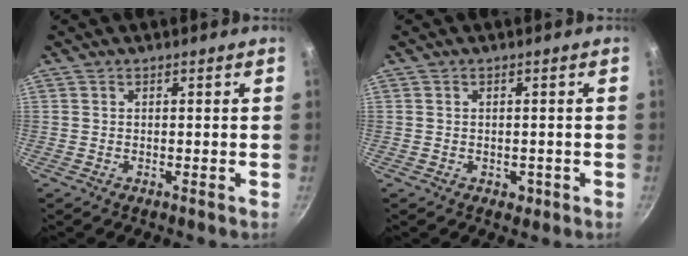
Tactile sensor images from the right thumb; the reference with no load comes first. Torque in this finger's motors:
{"motor_torque": [0.05, 0.17, -0.31, 0.22, -0.02]}